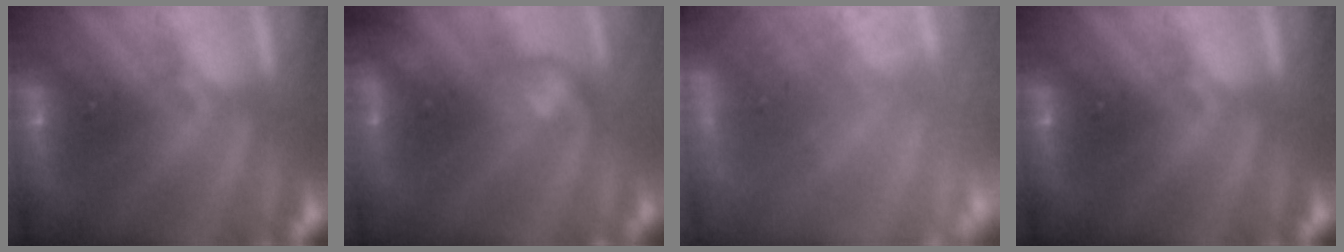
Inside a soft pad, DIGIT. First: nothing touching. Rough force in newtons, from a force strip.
{"total": 2.9}
{"total": 7.2}
{"total": 0.0}